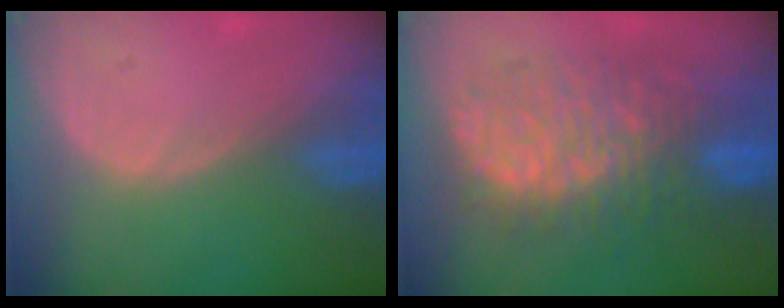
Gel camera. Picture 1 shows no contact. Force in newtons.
{"total": 11.6, "press": 11.5, "slide": 1.4}